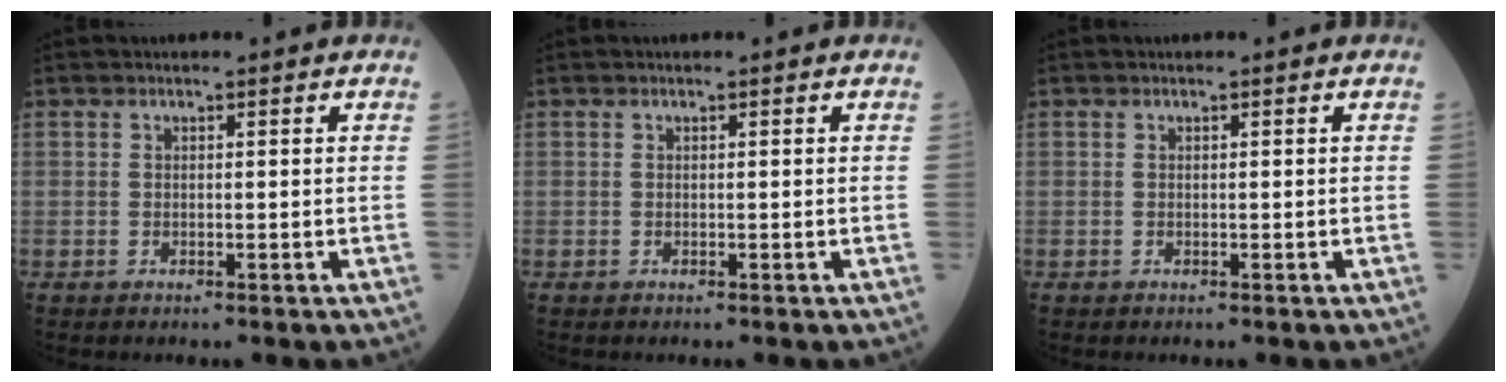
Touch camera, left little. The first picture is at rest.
{"total": 0.0}
{"total": 0.0}